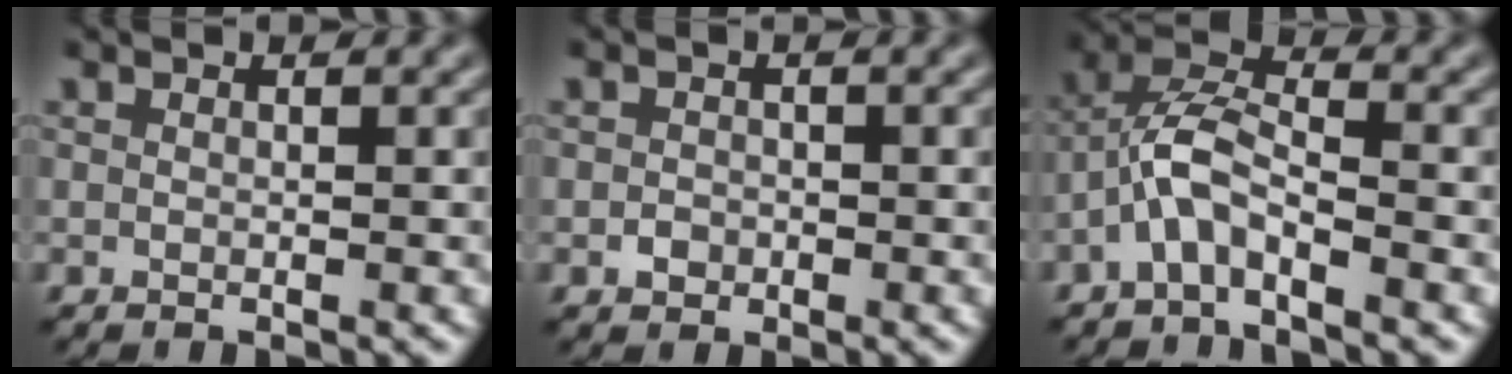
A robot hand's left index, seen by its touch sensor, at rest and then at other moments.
{"total": 1.0, "force": [-0.5, 0.9, 0.3], "torque": [0.000, -0.002, -0.010]}
{"total": 4.1, "force": [-2.3, 1.4, 3.1], "torque": [-0.061, 0.021, -0.051]}